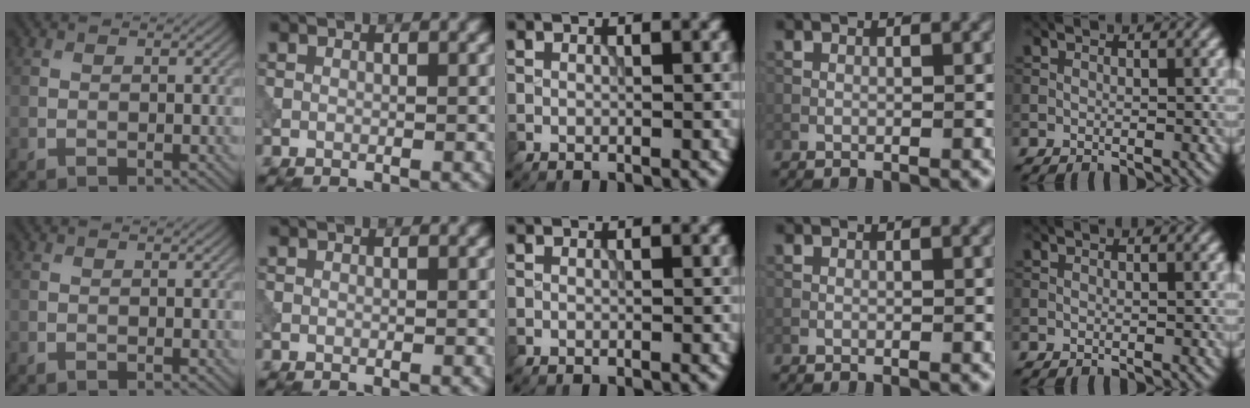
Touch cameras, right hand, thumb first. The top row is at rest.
{}